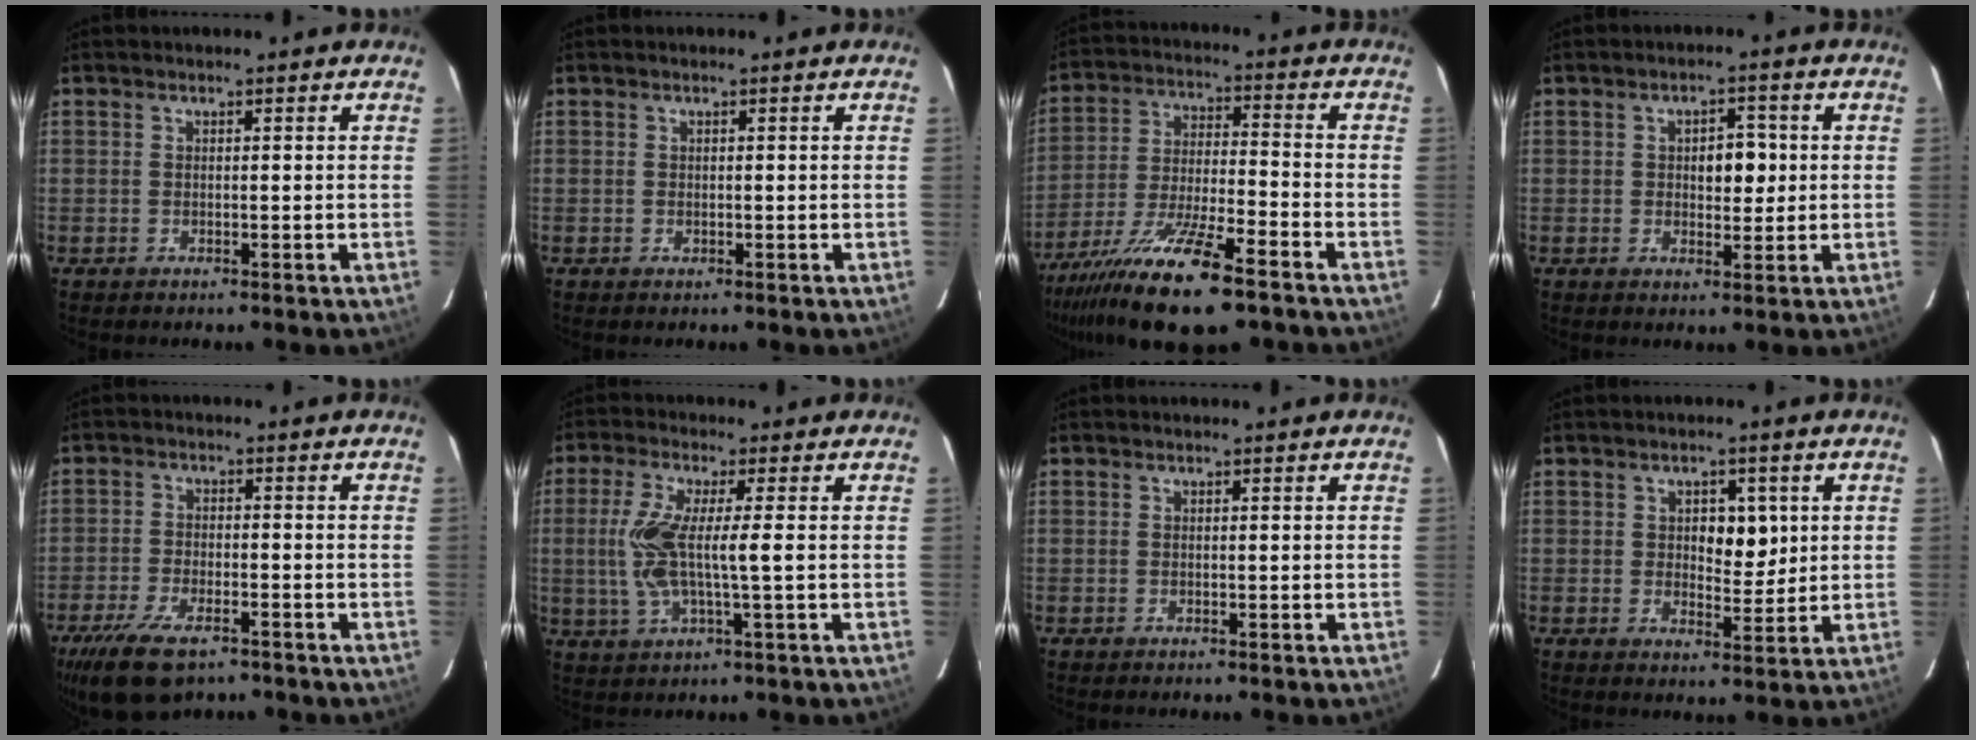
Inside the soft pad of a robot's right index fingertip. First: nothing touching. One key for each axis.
{"total": 0.0}
{"total": 16.4, "fx": -11.2, "fy": 2.0, "fz": 11.8, "tx": -0.220, "ty": -0.038, "tz": -0.202}
{"total": 4.4, "fx": 0.5, "fy": 2.3, "fz": 3.7, "tx": -0.051, "ty": 0.008, "tz": 0.011}
{"total": 9.8, "fx": -6.8, "fy": 3.5, "fz": 6.2, "tx": -0.115, "ty": -0.015, "tz": -0.113}
{"total": 7.8, "fx": 0.0, "fy": 0.8, "fz": 7.7, "tx": -0.174, "ty": 0.000, "tz": -0.001}
{"total": 0.0}
{"total": 5.0, "fx": 1.3, "fy": 2.8, "fz": 3.9, "tx": -0.050, "ty": 0.003, "tz": 0.023}